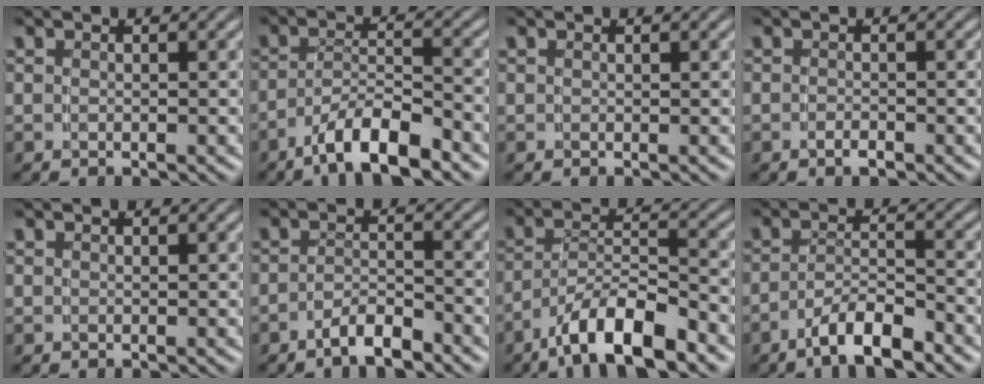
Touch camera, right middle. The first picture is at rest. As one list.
[{"total": 5.4, "force": [-3.2, 2.4, 3.5], "torque": [-0.051, -0.003, -0.057]}, {"total": 0.0}, {"total": 0.9, "force": [-0.6, 0.4, 0.5], "torque": [-0.011, 0.001, -0.014]}, {"total": 0.0}, {"total": 3.0, "force": [-2.6, 0.8, 1.4], "torque": [-0.018, -0.004, -0.045]}, {"total": 6.6, "force": [-4.2, 2.7, 4.4], "torque": [-0.064, -0.006, -0.069]}, {"total": 4.5, "force": [-3.0, 2.0, 2.7], "torque": [-0.039, -0.004, -0.054]}]